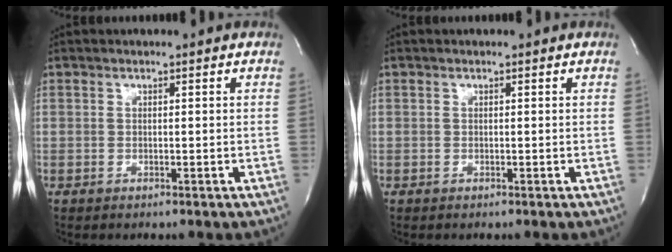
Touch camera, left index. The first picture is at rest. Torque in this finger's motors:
{"motor_torque": [0.00, 0.00, -0.03, 0.00]}